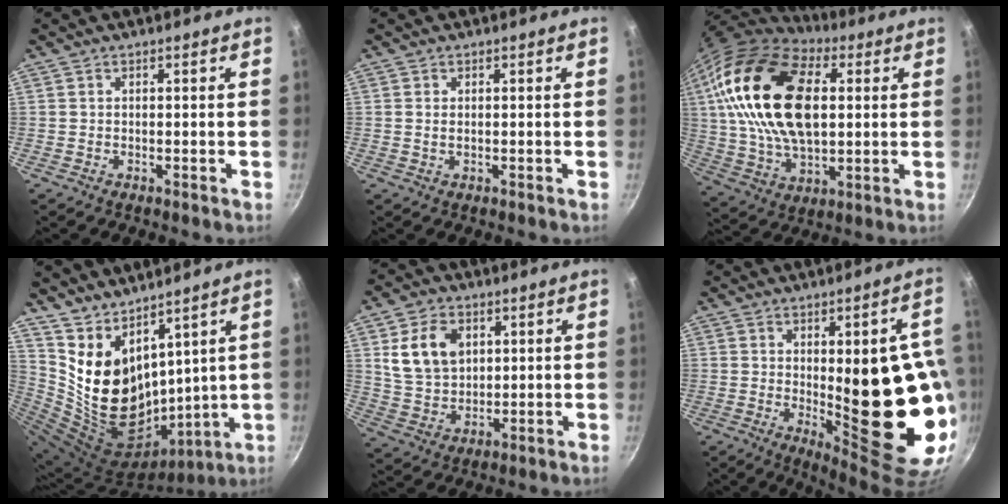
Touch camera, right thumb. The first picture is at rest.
{"total": 1.1, "force": [0.2, 0.6, 0.9], "torque": [-0.018, 0.001, 0.002]}
{"total": 24.9, "force": [5.3, 14.6, 19.4], "torque": [-0.337, -0.007, 0.090]}
{"total": 16.4, "force": [9.7, 9.0, 9.6], "torque": [-0.163, -0.090, 0.205]}
{"total": 11.0, "force": [3.4, 8.0, 6.8], "torque": [-0.104, -0.012, 0.069]}
{"total": 21.3, "force": [-1.1, 6.9, 20.1], "torque": [-0.234, -0.019, 0.008]}